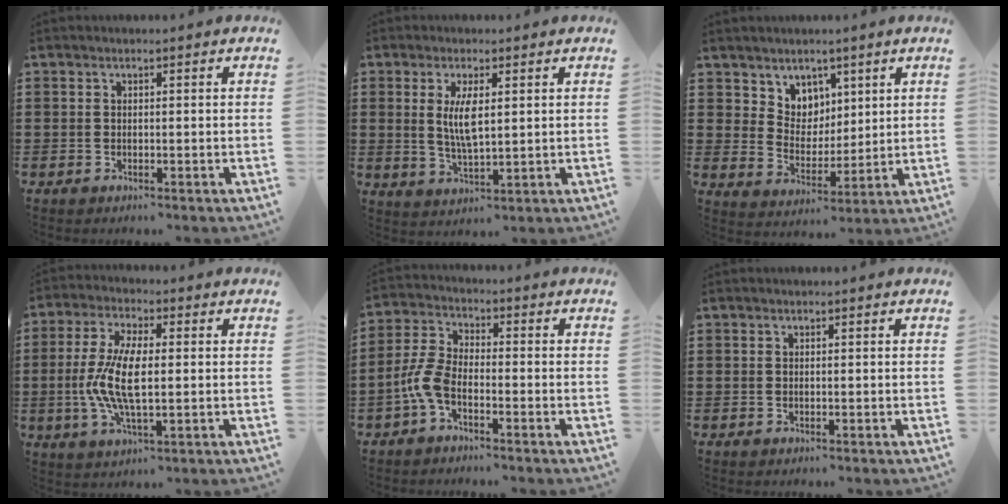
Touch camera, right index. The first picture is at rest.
{"total": 5.0, "force": [1.2, 1.7, 4.6], "torque": [-0.085, 0.001, 0.018]}
{"total": 5.8, "force": [4.0, 4.2, -0.4], "torque": [-0.025, -0.009, 0.076]}
{"total": 9.1, "force": [-0.4, 3.2, 8.5], "torque": [-0.192, -0.009, -0.016]}
{"total": 5.1, "force": [-2.8, 2.0, 3.8], "torque": [-0.110, -0.007, -0.060]}
{"total": 0.0}